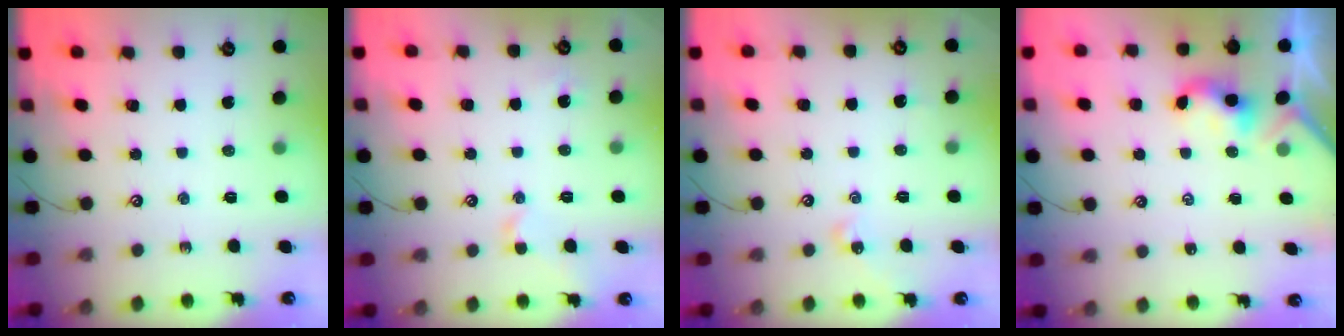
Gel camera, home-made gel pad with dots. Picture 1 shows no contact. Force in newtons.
{"total": 1.5, "press": 1.4, "slide": 0.5}
{"total": 5.6, "press": 5.5, "slide": 0.7}
{"total": 2.2, "press": 2.2, "slide": 0.2}